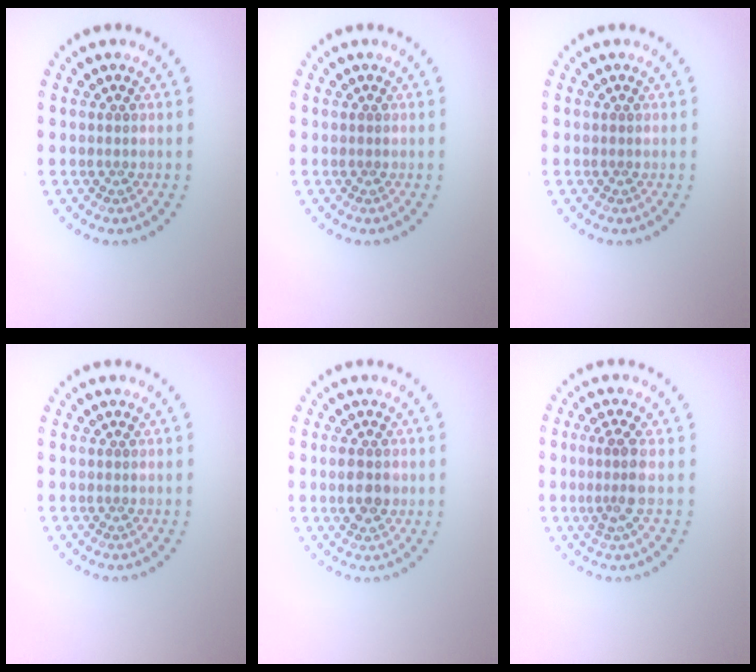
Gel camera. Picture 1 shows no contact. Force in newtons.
{"total": 0.0}
{"total": 0.0}
{"total": 0.0}
{"total": 2.3, "press": 2.3, "slide": 0.1}
{"total": 2.3, "press": 1.8, "slide": 1.4}